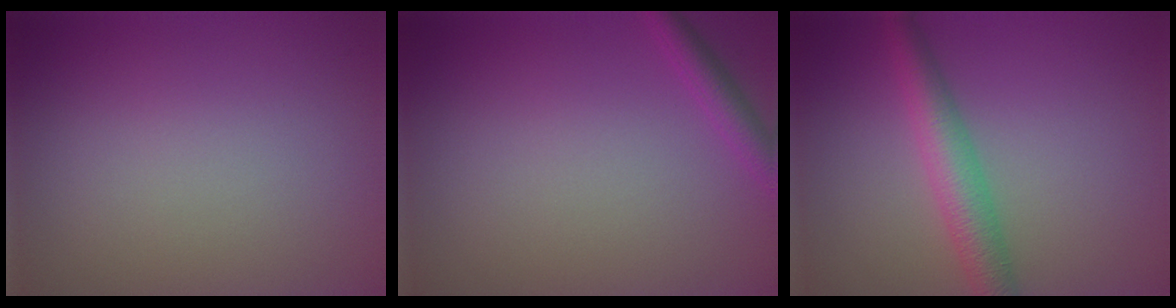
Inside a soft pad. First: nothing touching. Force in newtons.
{"total": 1.8, "press": 1.8, "slide": 0.1}
{"total": 4.3, "press": 4.3, "slide": 0.1}